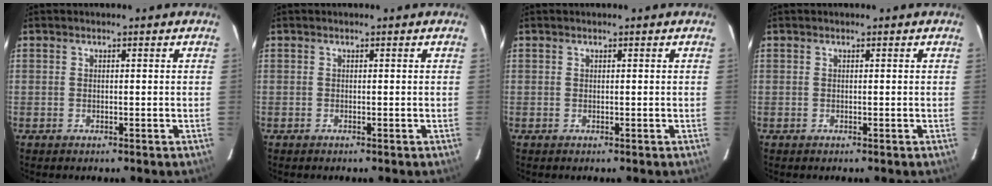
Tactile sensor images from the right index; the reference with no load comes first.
{"total": 0.0}
{"total": 0.0}
{"total": 0.0}